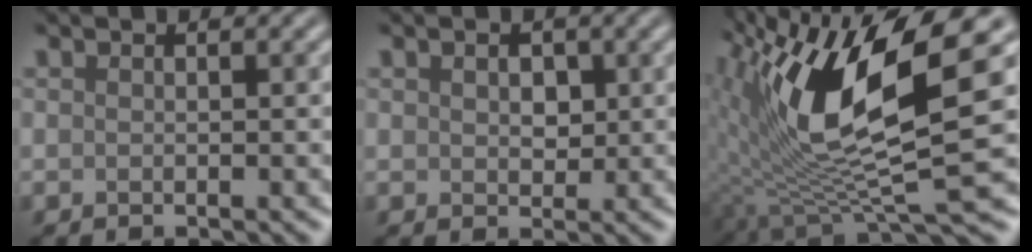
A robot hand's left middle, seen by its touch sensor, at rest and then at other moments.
{"total": 1.6, "force": [0.6, 1.1, 0.9], "torque": [-0.017, -0.001, 0.009]}
{"total": 13.0, "force": [3.7, 3.7, 11.8], "torque": [-0.229, -0.007, 0.072]}